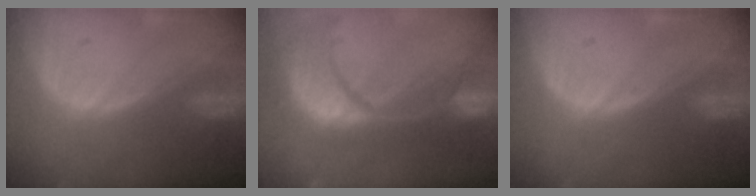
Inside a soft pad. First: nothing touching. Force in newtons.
{"total": 14.2, "press": 11.3, "slide": 8.7}
{"total": 0.0}